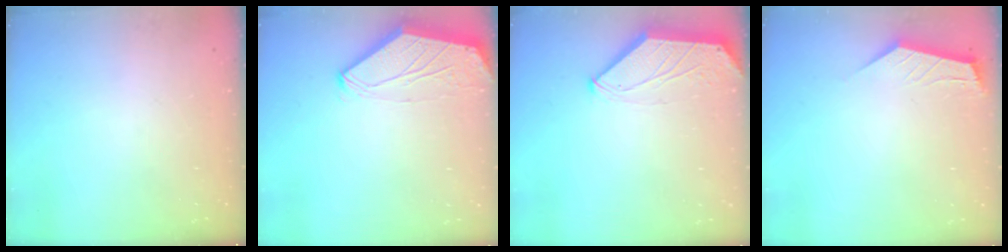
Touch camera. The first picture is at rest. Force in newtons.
{"total": 0.0}
{"total": 0.0}
{"total": 2.2, "press": 2.2, "slide": 0.3}